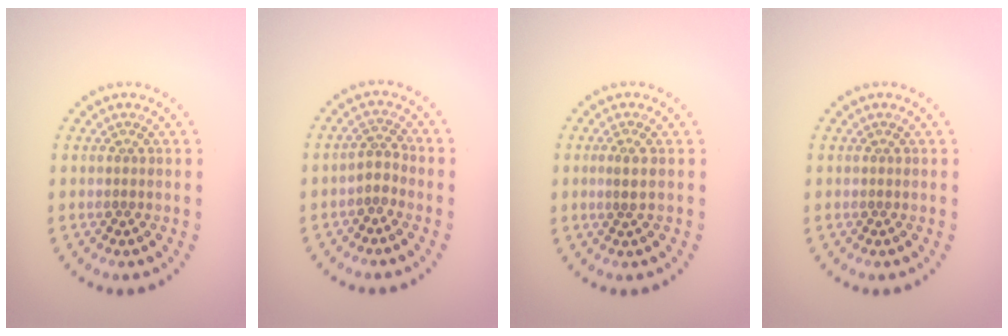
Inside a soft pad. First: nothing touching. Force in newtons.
{"total": 1.7, "press": 1.3, "slide": 1.1}
{"total": 1.4, "press": 1.3, "slide": 0.7}
{"total": 0.0}